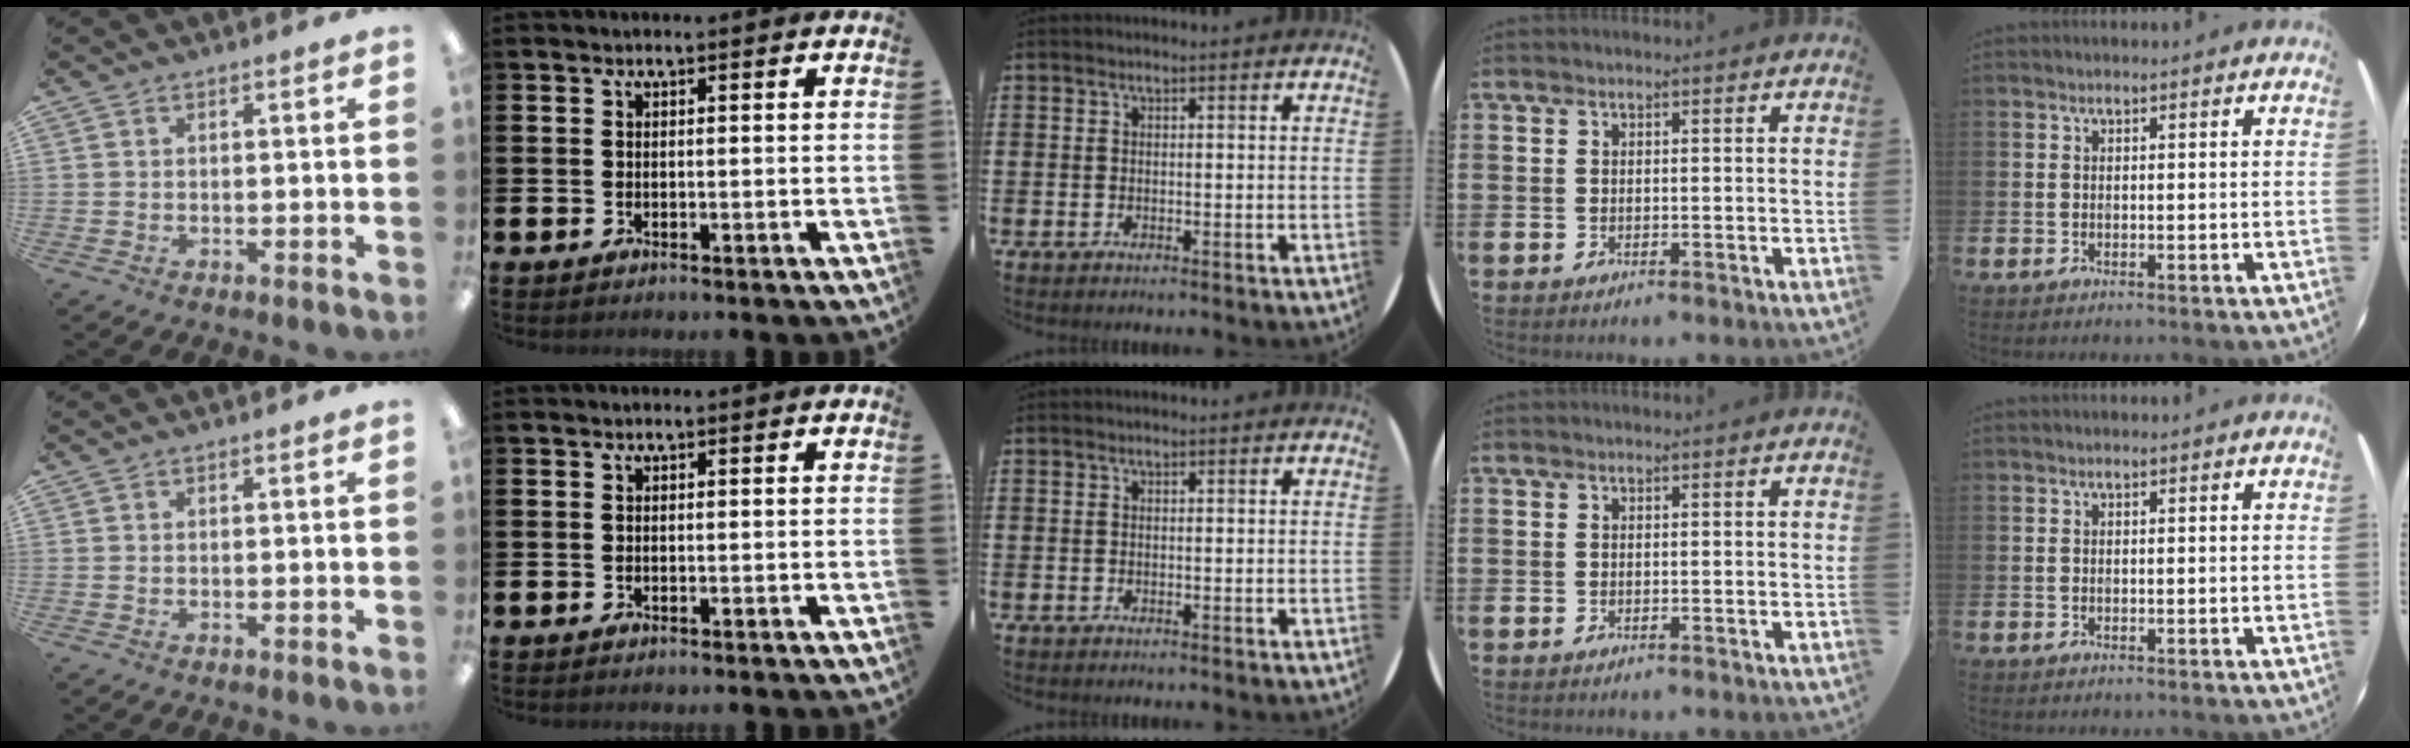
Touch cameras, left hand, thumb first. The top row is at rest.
{}